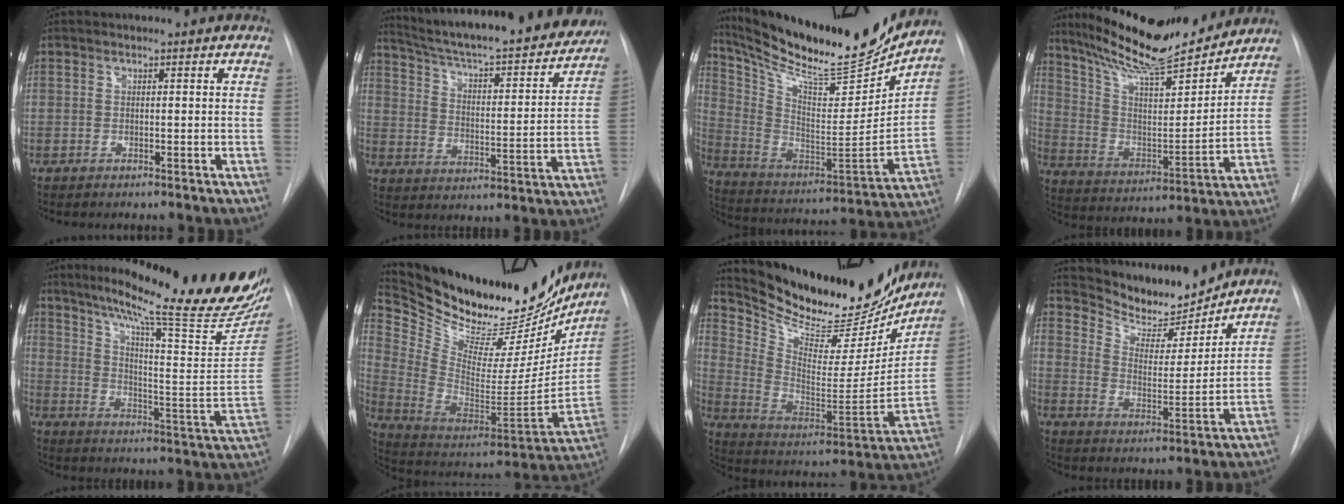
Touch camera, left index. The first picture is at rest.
{"total": 26.0, "force": [23.2, 3.7, 11.2], "torque": [-0.181, -0.038, 0.313]}
{"total": 25.0, "force": [22.2, 2.5, 11.1], "torque": [-0.206, -0.060, 0.351]}
{"total": 19.7, "force": [17.6, 2.3, 8.5], "torque": [-0.150, -0.018, 0.287]}
{"total": 27.3, "force": [21.6, 1.7, 16.7], "torque": [-0.246, -0.075, 0.282]}
{"total": 31.1, "force": [26.7, 9.2, 12.9], "torque": [-0.226, -0.058, 0.391]}
{"total": 25.2, "force": [22.3, 6.9, 9.5], "torque": [-0.167, -0.049, 0.334]}
{"total": 10.8, "force": [10.4, 2.0, 2.2], "torque": [-0.042, -0.018, 0.178]}